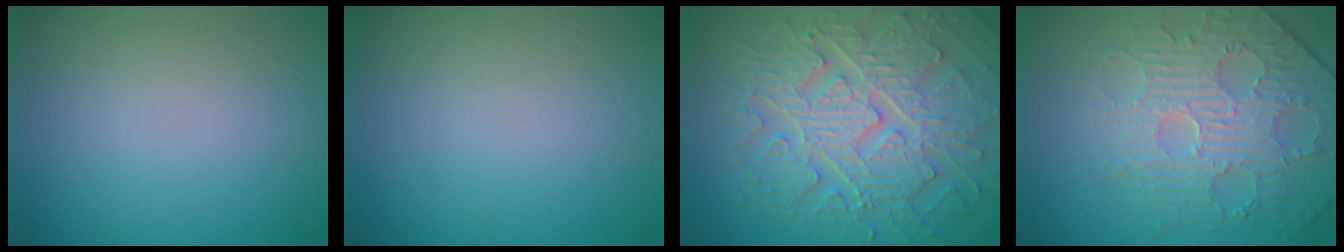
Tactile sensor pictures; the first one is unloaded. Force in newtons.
{"total": 0.0}
{"total": 9.2, "press": 6.7, "slide": 6.2}
{"total": 4.4, "press": 4.3, "slide": 1.2}